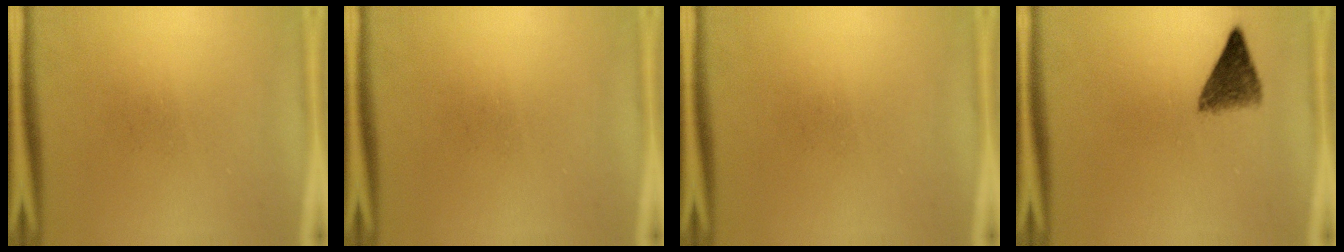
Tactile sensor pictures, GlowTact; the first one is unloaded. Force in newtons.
{"total": 0.0}
{"total": 0.0}
{"total": 4.9}